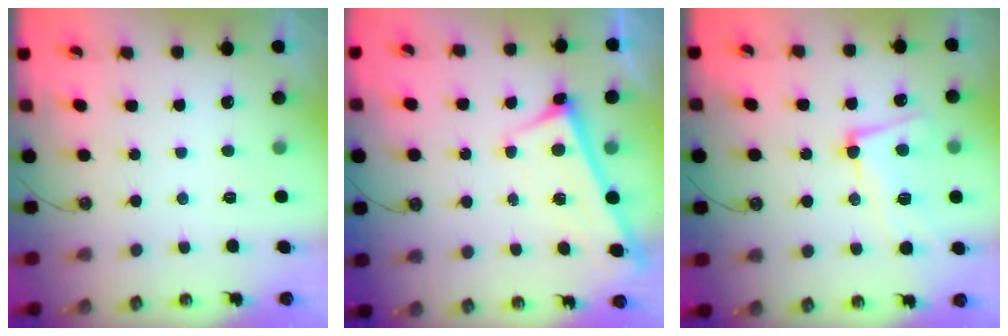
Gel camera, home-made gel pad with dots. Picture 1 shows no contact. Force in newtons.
{"total": 2.8, "press": 2.8, "slide": 0.4}
{"total": 6.5, "press": 6.1, "slide": 2.3}